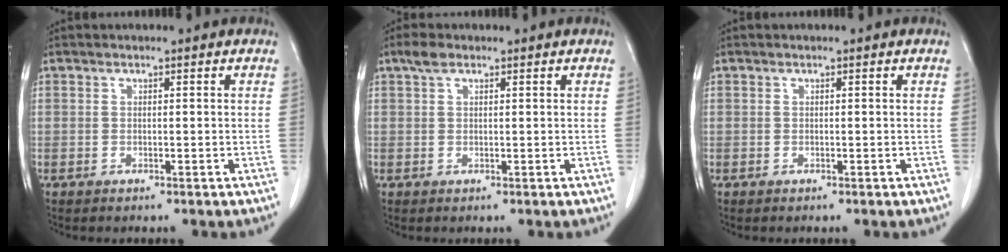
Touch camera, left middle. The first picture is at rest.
{"total": 1.9, "force": [1.3, 0.9, 1.1], "torque": [-0.026, 0.012, 0.024]}
{"total": 0.0}